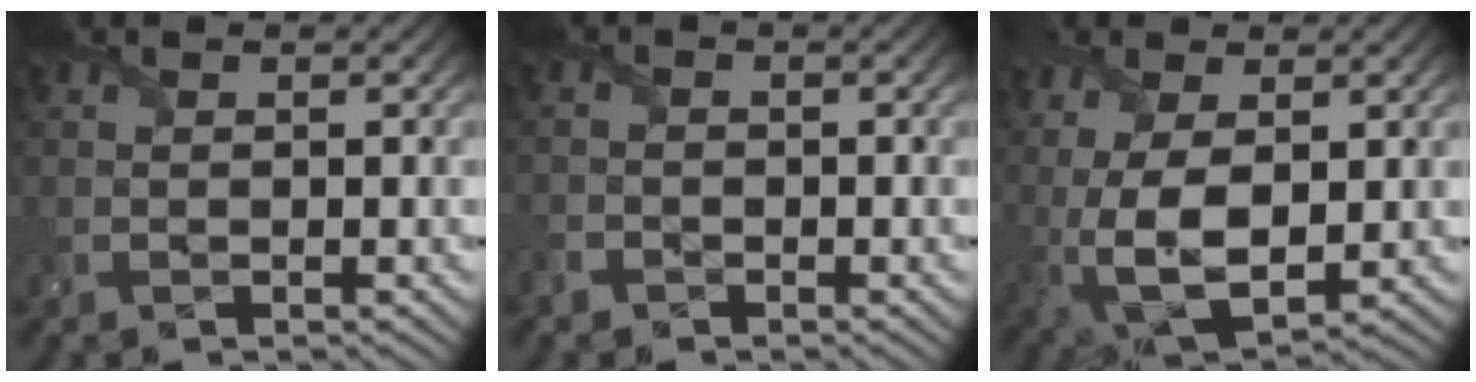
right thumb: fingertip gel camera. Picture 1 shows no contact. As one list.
[{"total": 1.6, "force": [-1.4, 0.9, 0.2], "torque": [-0.007, -0.004, -0.032]}, {"total": 8.9, "force": [0.2, 4.8, 7.5], "torque": [-0.198, -0.005, 0.014]}]